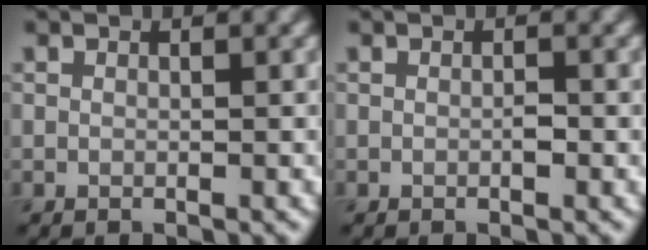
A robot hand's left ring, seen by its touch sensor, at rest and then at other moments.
{"total": 0.7, "force": [-0.2, 0.2, 0.6], "torque": [-0.013, 0.000, -0.003]}